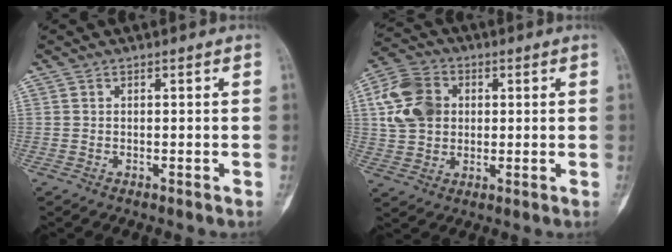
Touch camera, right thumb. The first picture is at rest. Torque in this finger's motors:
{"motor_torque": [-0.02, 0.27, 0.81, 0.24, 0.09]}